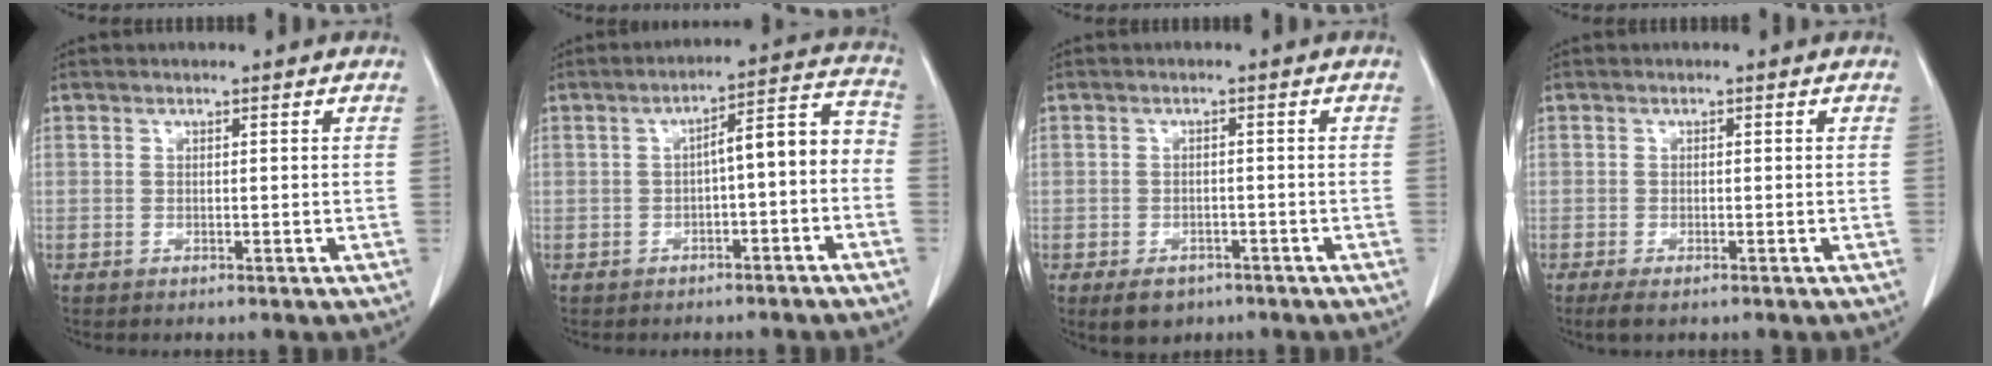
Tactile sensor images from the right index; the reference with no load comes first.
{"total": 7.9, "force": [-1.6, 2.0, 7.4], "torque": [-0.097, 0.044, -0.020]}
{"total": 4.2, "force": [-2.7, 2.8, 1.5], "torque": [-0.018, 0.001, -0.032]}
{"total": 2.1, "force": [-1.4, 0.6, 1.4], "torque": [-0.026, -0.005, -0.021]}